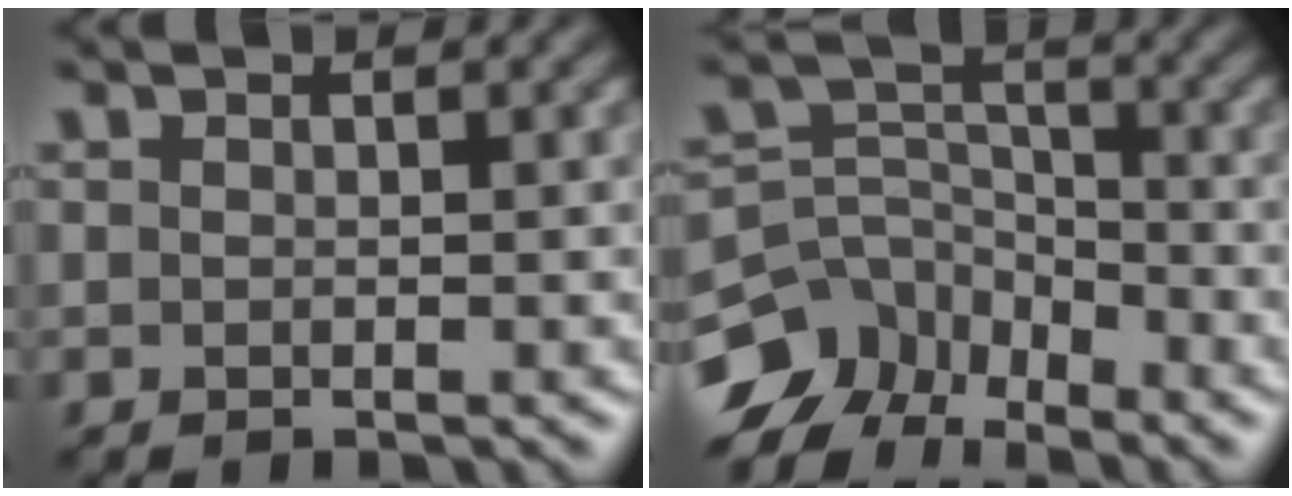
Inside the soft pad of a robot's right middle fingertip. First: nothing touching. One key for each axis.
{"total": 9.1, "fx": -6.8, "fy": 5.4, "fz": 2.8, "tx": -0.047, "ty": 0.000, "tz": -0.122}